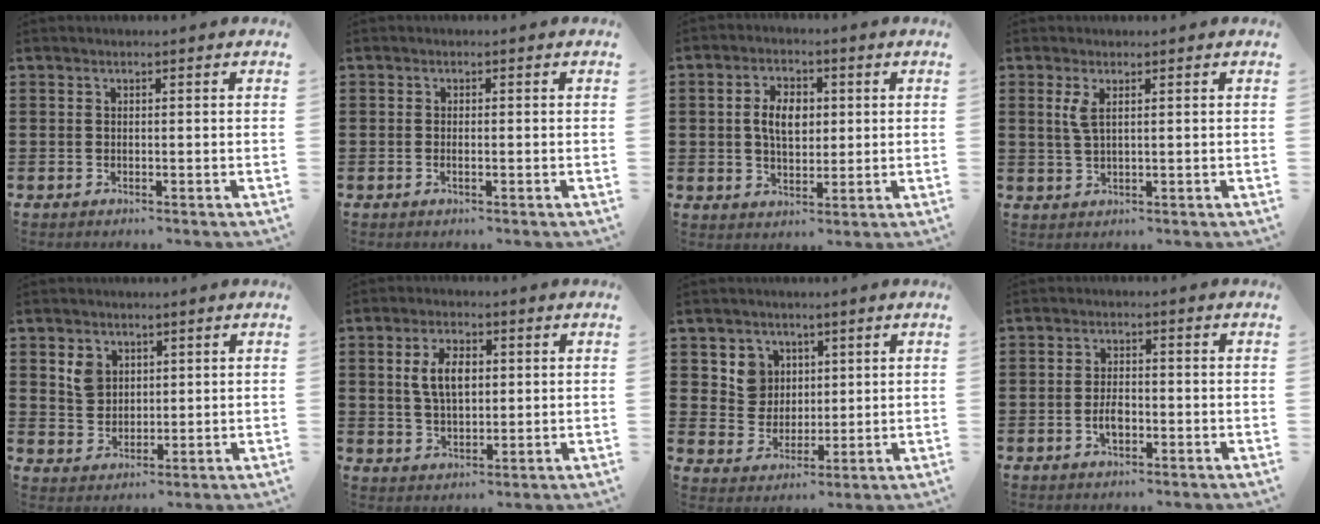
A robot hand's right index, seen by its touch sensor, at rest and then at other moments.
{"total": 0.8, "force": [-0.3, 0.2, 0.7], "torque": [-0.013, -0.004, -0.004]}
{"total": 5.7, "force": [0.7, 3.4, 4.5], "torque": [-0.093, 0.008, 0.004]}
{"total": 2.3, "force": [0.9, 0.7, 2.0], "torque": [-0.043, 0.004, 0.014]}
{"total": 4.2, "force": [2.0, 3.4, 1.5], "torque": [-0.033, 0.009, 0.036]}
{"total": 5.9, "force": [1.2, 3.2, 4.8], "torque": [-0.109, 0.010, 0.017]}
{"total": 5.8, "force": [2.6, 5.1, 0.7], "torque": [-0.035, 0.011, 0.049]}
{"total": 3.1, "force": [-1.0, 1.5, 2.4], "torque": [-0.053, 0.001, -0.020]}